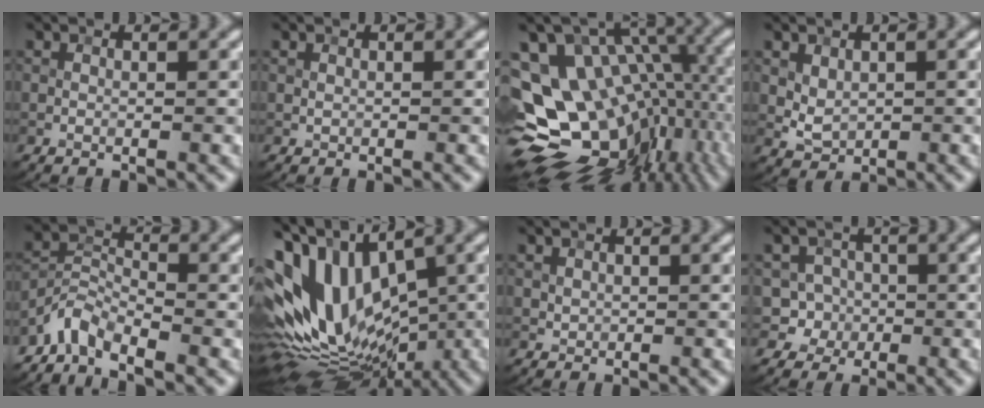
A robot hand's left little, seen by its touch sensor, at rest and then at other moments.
{"total": 0.0}
{"total": 17.0, "force": [-2.2, 12.0, 11.9], "torque": [-0.182, 0.001, 0.003]}
{"total": 2.0, "force": [0.5, 1.4, 1.3], "torque": [-0.024, -0.005, 0.015]}
{"total": 3.4, "force": [-3.0, 1.0, 1.2], "torque": [-0.023, 0.005, -0.075]}
{"total": 15.1, "force": [1.5, 9.0, 12.1], "torque": [-0.243, 0.004, 0.027]}
{"total": 0.5, "force": [0.3, 0.5, 0.1], "torque": [0.000, -0.004, 0.008]}
{"total": 4.1, "force": [-1.0, 3.9, 0.7], "torque": [0.020, 0.010, -0.035]}